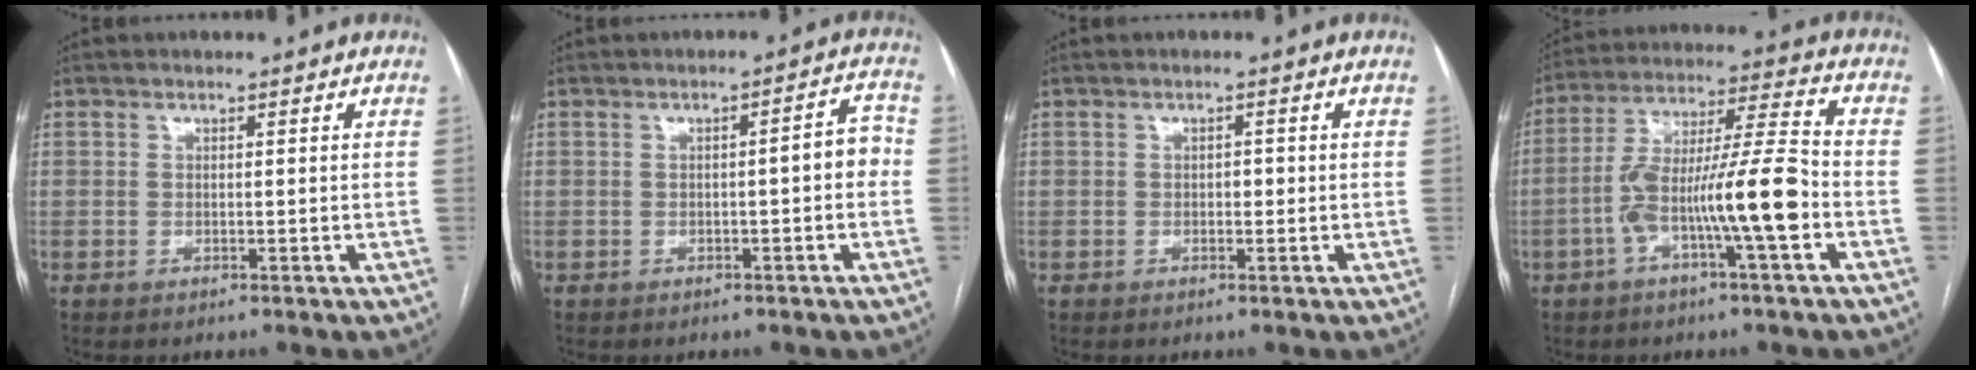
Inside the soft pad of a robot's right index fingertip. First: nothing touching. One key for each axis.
{"total": 4.2, "fx": -0.4, "fy": 0.9, "fz": 4.1, "tx": -0.049, "ty": 0.021, "tz": -0.005}
{"total": 1.3, "fx": -0.1, "fy": 0.8, "fz": 1.0, "tx": -0.013, "ty": 0.004, "tz": -0.001}
{"total": 13.9, "fx": -4.3, "fy": 0.7, "fz": 13.1, "tx": -0.240, "ty": 0.017, "tz": -0.078}